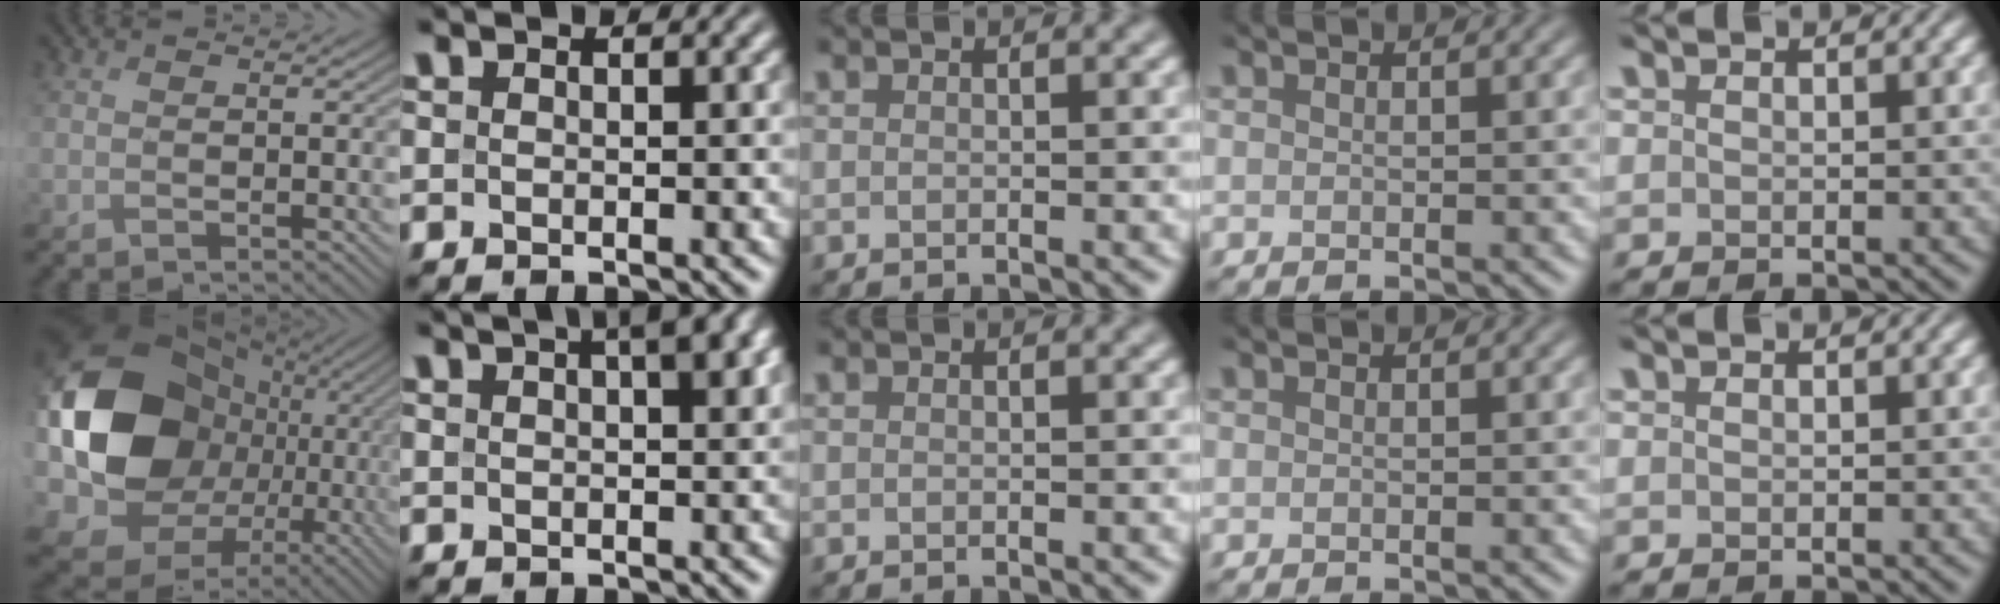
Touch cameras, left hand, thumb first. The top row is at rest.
{"thumb": {"total": 21.2, "force": [0.1, 17.6, 11.8], "torque": [-0.293, -0.036, 0.025]}, "index": {"total": 5.6, "force": [2.9, 1.9, 4.4], "torque": [-0.039, 0.023, 0.026]}}